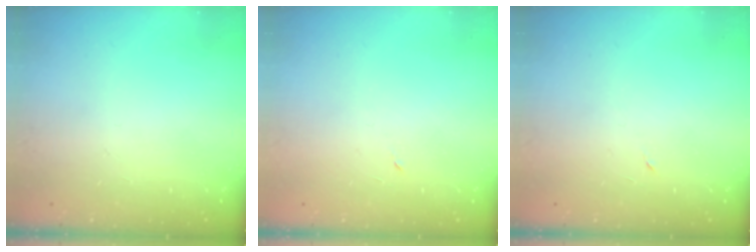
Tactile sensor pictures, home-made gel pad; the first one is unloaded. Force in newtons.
{"total": 3.1, "press": 2.9, "slide": 1.1}
{"total": 3.1, "press": 2.9, "slide": 1.1}